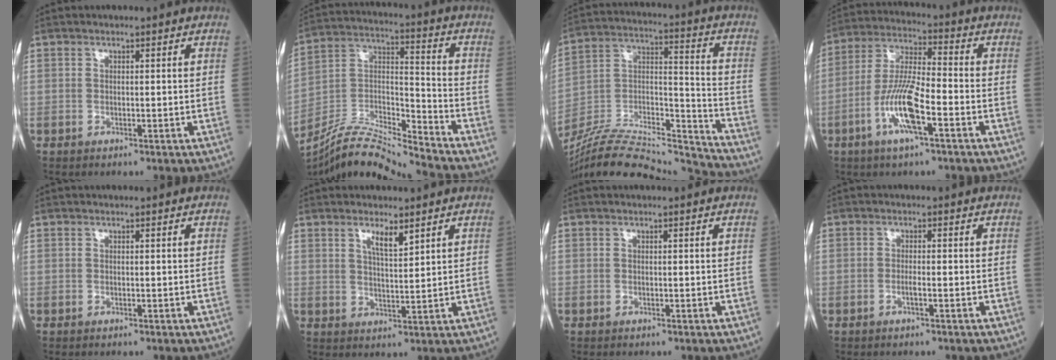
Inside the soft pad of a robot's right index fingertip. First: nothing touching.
{"total": 14.8, "force": [-14.0, -1.5, 4.3], "torque": [-0.079, 0.023, -0.263]}
{"total": 24.5, "force": [-23.4, 1.5, 7.2], "torque": [-0.144, 0.010, -0.386]}
{"total": 10.7, "force": [-4.2, 1.8, 9.6], "torque": [-0.195, -0.002, -0.082]}
{"total": 0.0}
{"total": 3.4, "force": [2.3, 0.5, 2.5], "torque": [-0.046, -0.004, 0.042]}
{"total": 0.0}
{"total": 1.3, "force": [-0.6, 0.0, 1.2], "torque": [-0.025, 0.000, -0.013]}